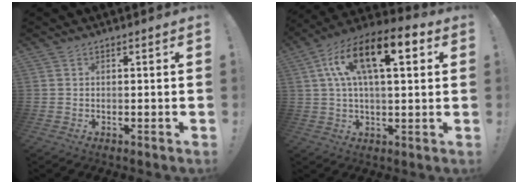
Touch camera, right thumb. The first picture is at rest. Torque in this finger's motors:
{"motor_torque": [2.50, 2.50, 0.39, 0.16, 0.14]}